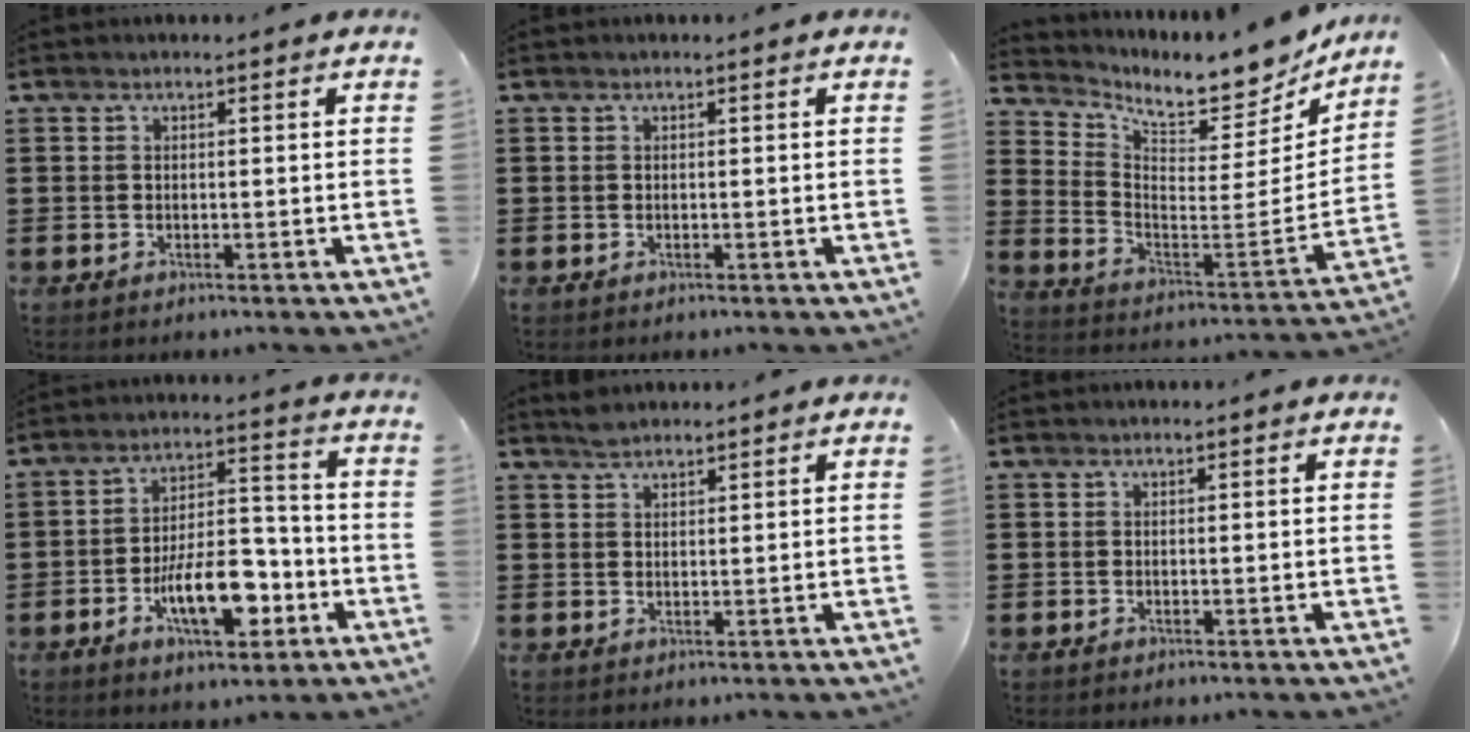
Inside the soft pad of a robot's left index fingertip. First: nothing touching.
{"total": 0.0}
{"total": 7.6, "force": [7.0, 1.3, 2.8], "torque": [-0.077, -0.068, 0.112]}
{"total": 11.5, "force": [-4.4, 5.3, 9.3], "torque": [-0.156, 0.004, -0.077]}
{"total": 1.9, "force": [1.7, 0.5, 0.6], "torque": [-0.014, -0.001, 0.033]}
{"total": 0.0}